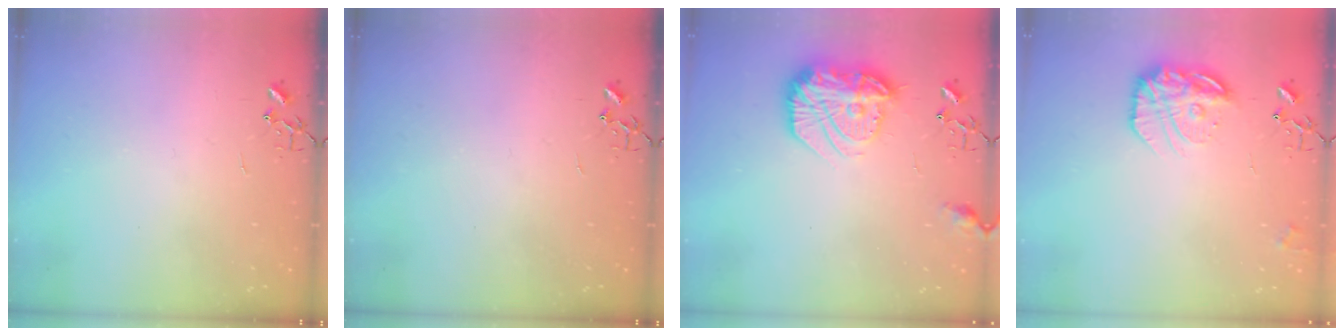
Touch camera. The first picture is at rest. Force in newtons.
{"total": 0.0}
{"total": 18.4, "press": 18.3, "slide": 1.4}
{"total": 16.4, "press": 16.3, "slide": 1.3}